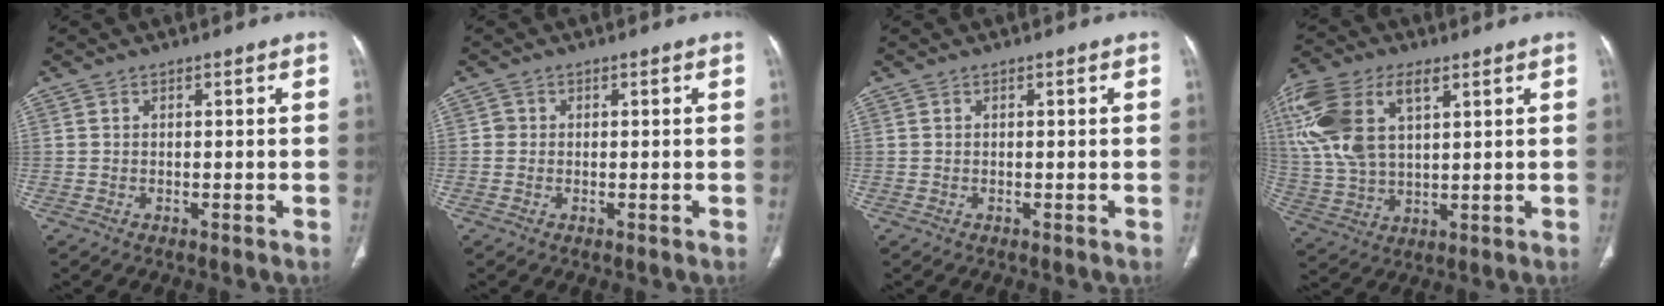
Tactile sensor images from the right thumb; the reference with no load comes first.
{"total": 1.0, "force": [0.0, 1.0, 0.2], "torque": [0.003, 0.003, -0.001]}
{"total": 0.0}
{"total": 17.7, "force": [6.7, 9.6, 13.3], "torque": [-0.297, 0.001, 0.128]}